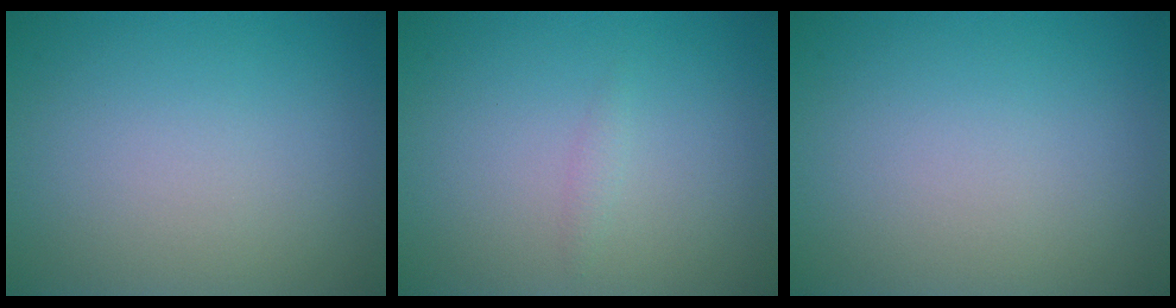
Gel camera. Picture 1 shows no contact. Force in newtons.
{"total": 0.6, "press": 0.6, "slide": 0.0}
{"total": 0.0}